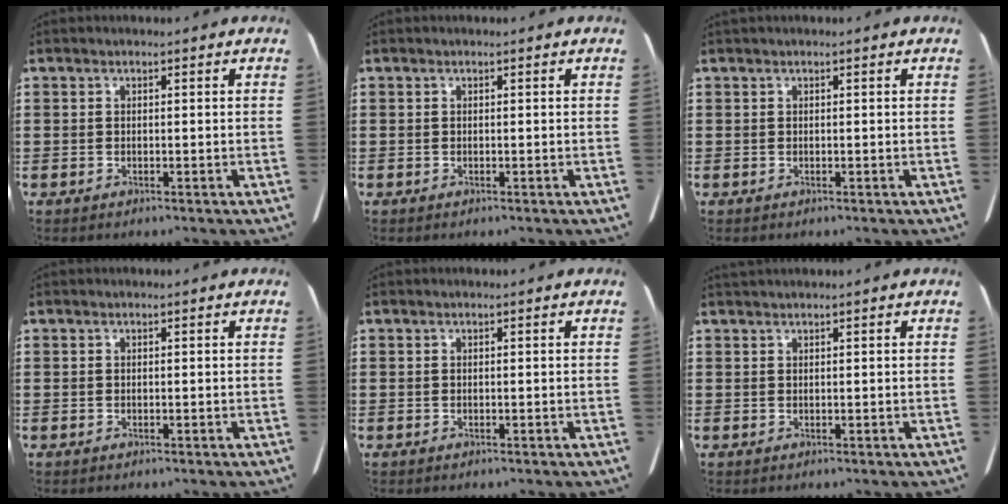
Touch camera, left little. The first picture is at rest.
{"total": 0.0}
{"total": 0.0}
{"total": 0.0}
{"total": 0.0}
{"total": 0.6, "force": [0.6, 0.0, 0.2], "torque": [-0.006, 0.000, 0.012]}